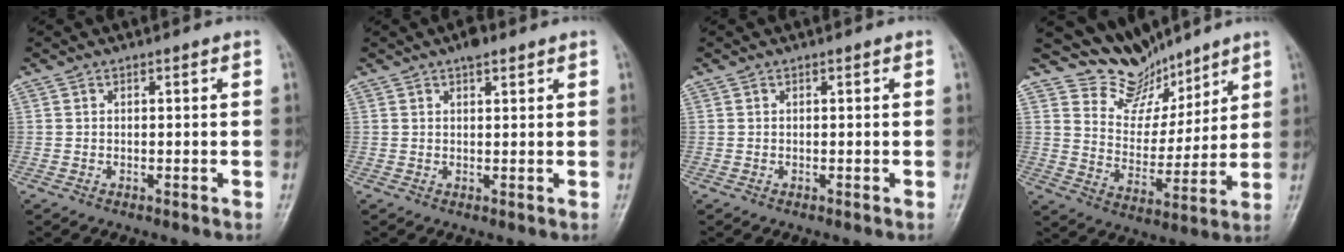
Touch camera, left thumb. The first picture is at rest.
{"total": 2.8, "force": [1.9, 1.1, 1.7], "torque": [-0.016, -0.006, 0.026]}
{"total": 0.0}
{"total": 10.3, "force": [9.2, 4.6, 0.3], "torque": [0.031, -0.069, 0.181]}